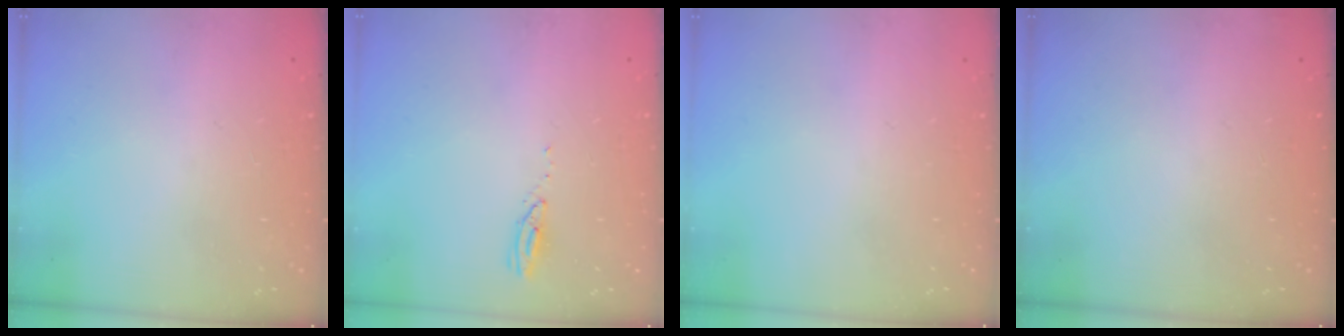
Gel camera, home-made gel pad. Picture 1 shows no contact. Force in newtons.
{"total": 2.9, "press": 2.9, "slide": 0.2}
{"total": 0.0}
{"total": 2.8, "press": 2.3, "slide": 1.7}